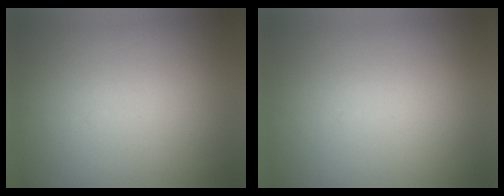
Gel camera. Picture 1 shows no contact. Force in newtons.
{"total": 0.0}